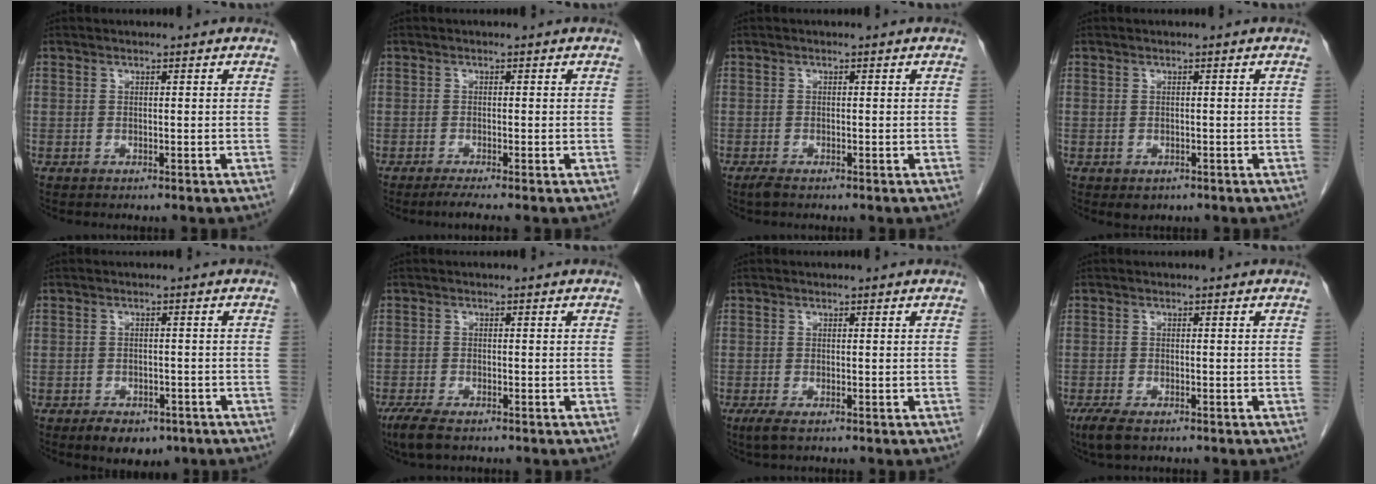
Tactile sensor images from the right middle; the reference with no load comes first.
{"total": 2.4, "force": [-1.8, -0.6, 1.4], "torque": [-0.032, -0.009, -0.035]}
{"total": 1.1, "force": [-0.8, 0.1, 0.7], "torque": [-0.022, -0.004, -0.016]}
{"total": 1.4, "force": [-0.8, 0.9, 0.7], "torque": [-0.011, -0.002, -0.001]}
{"total": 5.9, "force": [-4.0, 3.2, 2.9], "torque": [-0.041, -0.002, -0.052]}
{"total": 4.6, "force": [-3.2, 1.3, 3.0], "torque": [-0.065, -0.012, -0.051]}
{"total": 1.7, "force": [-0.9, 0.4, 1.4], "torque": [-0.032, -0.006, -0.016]}
{"total": 3.8, "force": [-2.5, 1.3, 2.6], "torque": [-0.059, -0.010, -0.038]}